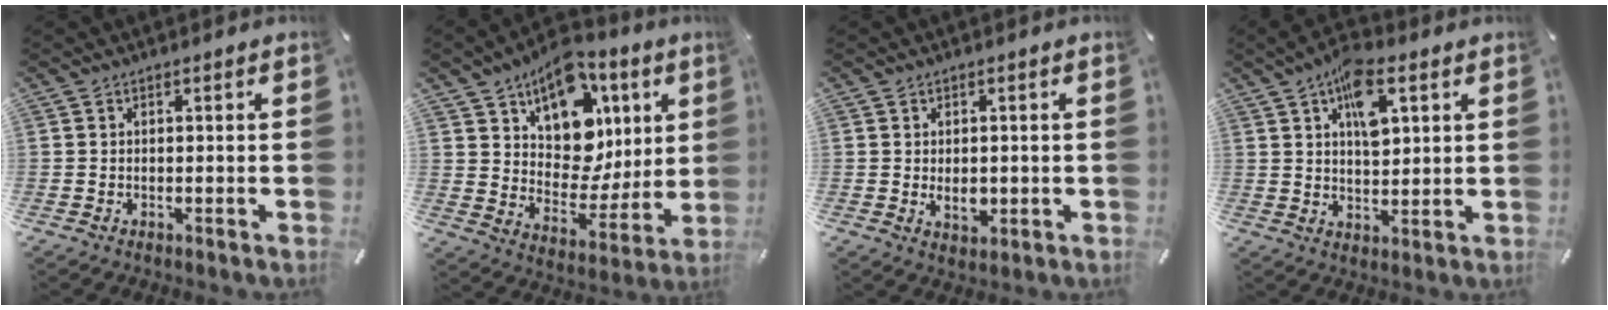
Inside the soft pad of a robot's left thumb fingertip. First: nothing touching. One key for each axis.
{"total": 16.4, "fx": 8.7, "fy": 11.3, "fz": 8.1, "tx": -0.117, "ty": -0.069, "tz": 0.158}
{"total": 3.8, "fx": -0.3, "fy": 2.7, "fz": 2.7, "tx": -0.040, "ty": -0.005, "tz": -0.008}
{"total": 10.5, "fx": 4.7, "fy": 5.4, "fz": 7.8, "tx": -0.120, "ty": -0.008, "tz": 0.080}